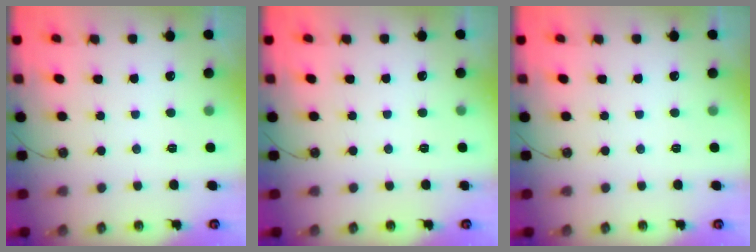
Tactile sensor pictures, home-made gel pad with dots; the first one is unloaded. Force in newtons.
{"total": 0.0}
{"total": 1.5, "press": 0.5, "slide": 1.4}